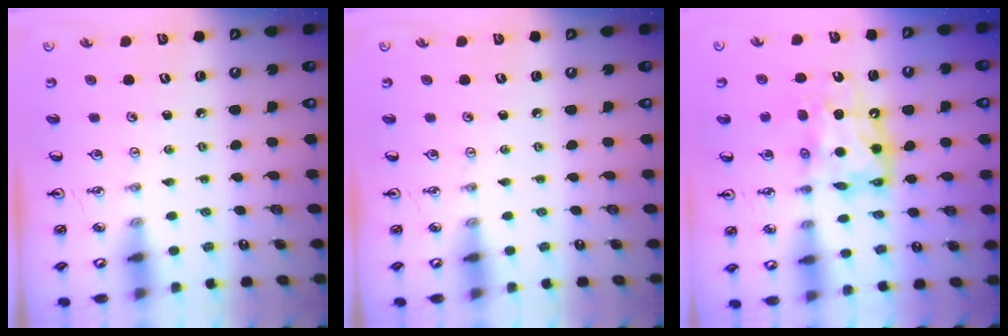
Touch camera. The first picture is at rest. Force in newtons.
{"total": 0.0}
{"total": 10.6, "press": 10.6, "slide": 1.0}